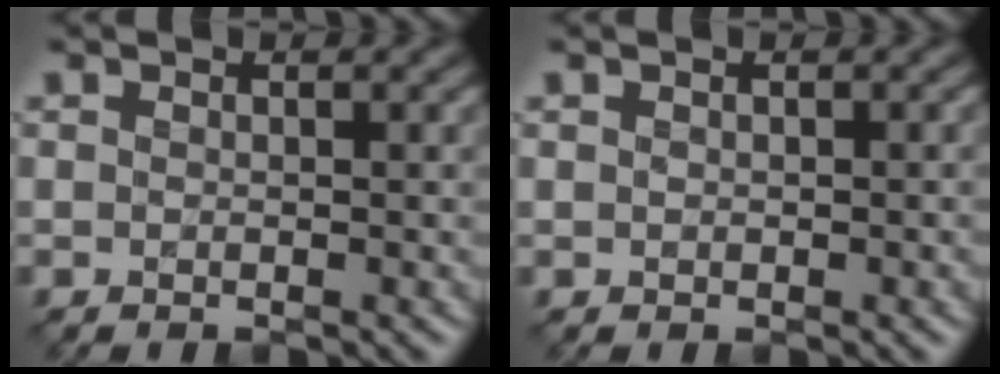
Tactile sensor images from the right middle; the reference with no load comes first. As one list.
[{"total": 0.9, "force": [0.0, 0.6, 0.6], "torque": [-0.011, -0.001, 0.003]}]